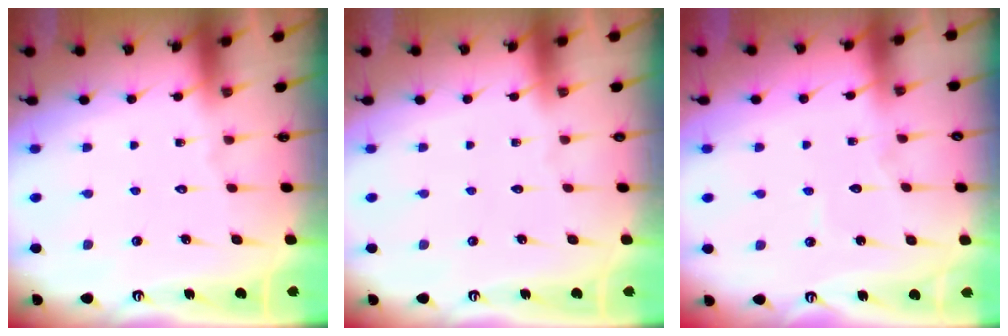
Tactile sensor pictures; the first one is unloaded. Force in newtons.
{"total": 0.0}
{"total": 4.5, "press": 4.5, "slide": 0.3}